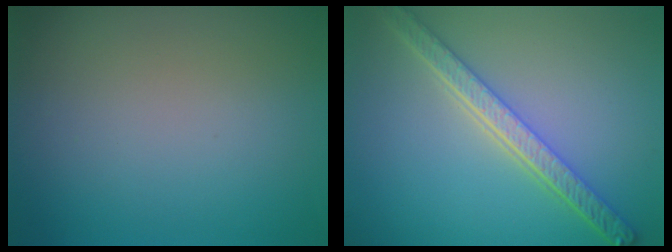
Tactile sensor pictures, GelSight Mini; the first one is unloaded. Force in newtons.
{"total": 5.2, "press": 4.0, "slide": 3.3}